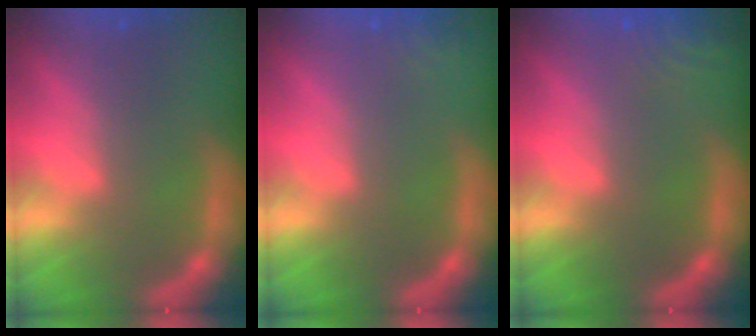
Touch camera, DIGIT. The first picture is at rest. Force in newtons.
{"total": 1.4}
{"total": 5.1}